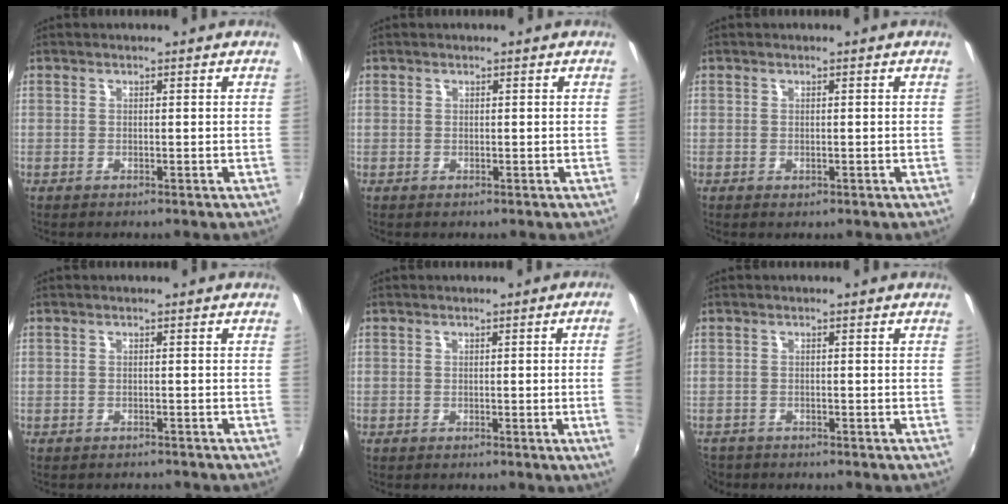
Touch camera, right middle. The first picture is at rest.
{"total": 0.0}
{"total": 0.0}
{"total": 2.8, "force": [-2.6, 0.8, 0.7], "torque": [-0.020, -0.013, -0.036]}
{"total": 3.8, "force": [-0.1, -1.8, 3.3], "torque": [-0.053, -0.011, 0.003]}
{"total": 4.7, "force": [-3.8, 2.5, 1.1], "torque": [-0.044, -0.015, -0.069]}